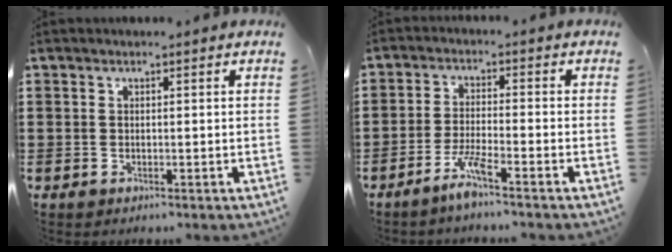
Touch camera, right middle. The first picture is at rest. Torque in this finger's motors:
{"motor_torque": [2.14, 0.00, 0.07, 0.06]}